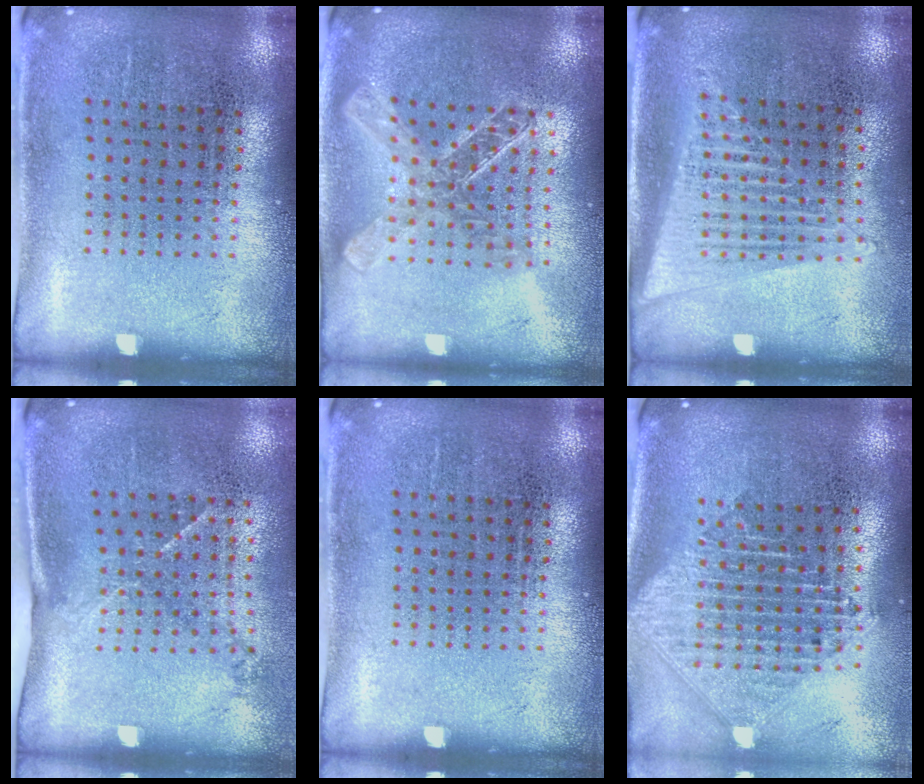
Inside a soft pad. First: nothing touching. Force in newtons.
{"total": 1.8, "press": 1.6, "slide": 0.8}
{"total": 1.5, "press": 1.4, "slide": 0.5}
{"total": 1.5, "press": 1.0, "slide": 1.2}
{"total": 0.0}
{"total": 2.5, "press": 1.9, "slide": 1.5}